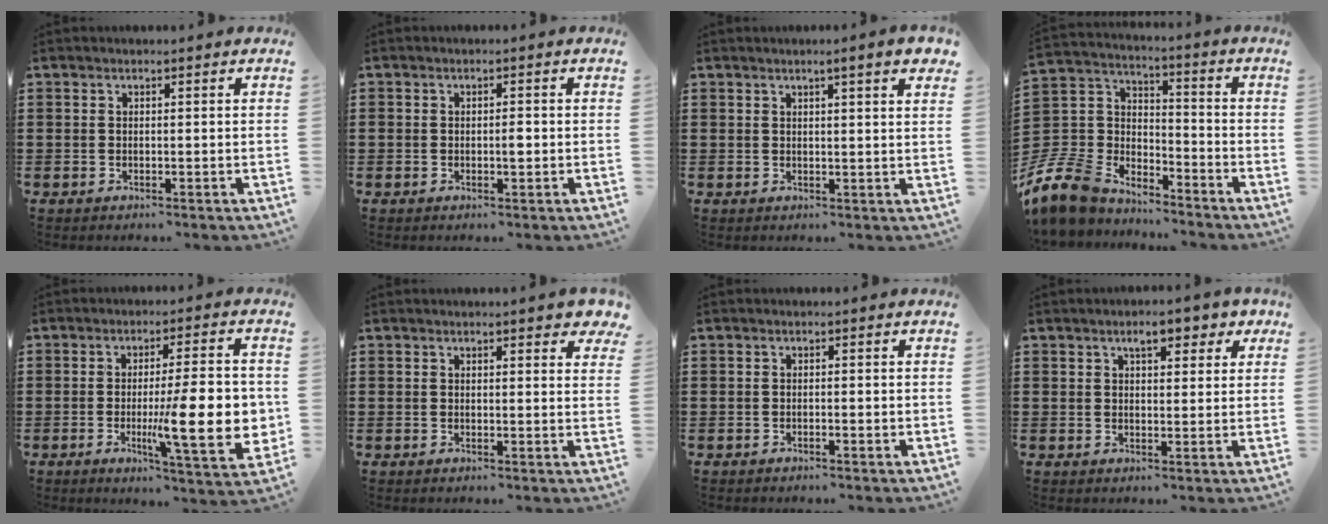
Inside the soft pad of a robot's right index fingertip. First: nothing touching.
{"total": 1.7, "force": [-0.3, 0.7, 1.5], "torque": [-0.027, 0.001, -0.007]}
{"total": 2.8, "force": [1.9, -0.1, 2.1], "torque": [-0.044, 0.002, 0.032]}
{"total": 9.5, "force": [-7.6, 5.1, 2.5], "torque": [-0.104, 0.003, -0.157]}
{"total": 14.6, "force": [-1.7, 2.9, 14.2], "torque": [-0.215, -0.019, -0.030]}
{"total": 2.3, "force": [1.9, 0.6, 1.1], "torque": [-0.017, 0.005, 0.034]}
{"total": 0.7, "force": [-0.4, 0.0, 0.6], "torque": [-0.011, -0.004, -0.006]}
{"total": 4.5, "force": [2.9, 1.7, 3.1], "torque": [-0.051, 0.005, 0.046]}